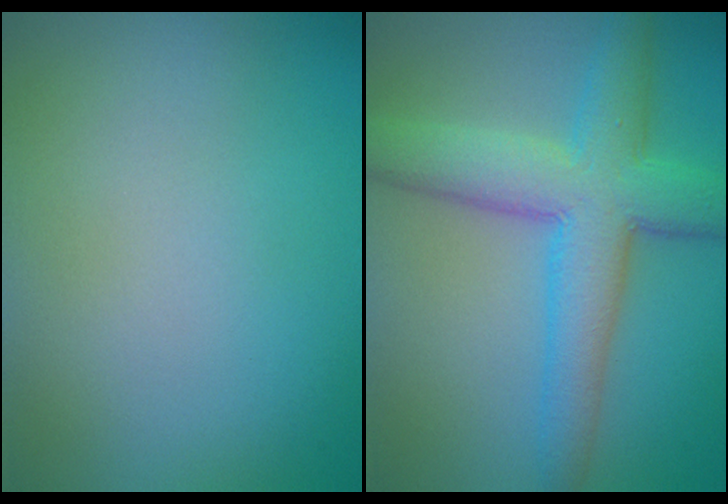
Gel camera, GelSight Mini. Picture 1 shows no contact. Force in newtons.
{"total": 7.6, "press": 7.6, "slide": 0.1}